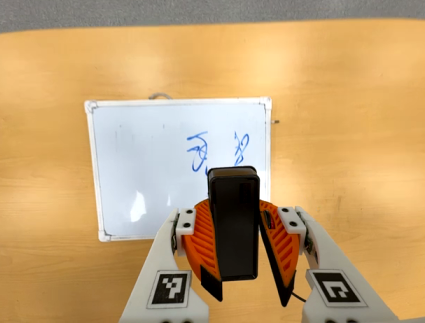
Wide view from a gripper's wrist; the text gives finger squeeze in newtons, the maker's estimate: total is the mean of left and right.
{"total": 9.0, "left": 9.5, "right": 8.4}